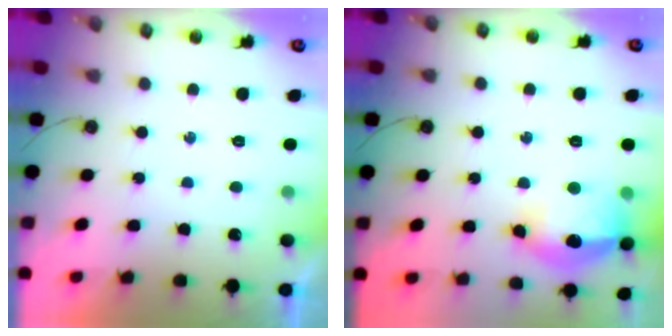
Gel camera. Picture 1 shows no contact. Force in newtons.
{"total": 16.2, "press": 16.2, "slide": 1.4}